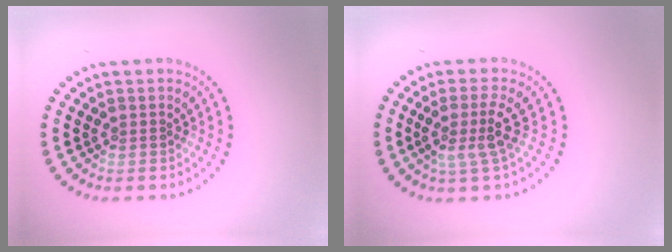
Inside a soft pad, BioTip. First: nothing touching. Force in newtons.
{"total": 2.9, "press": 2.1, "slide": 2.0}